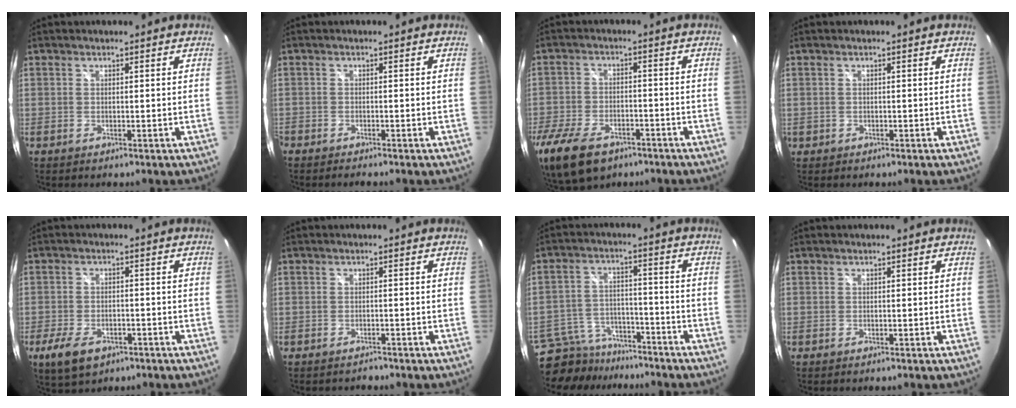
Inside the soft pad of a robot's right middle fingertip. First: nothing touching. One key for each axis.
{"total": 2.0, "fx": -1.9, "fy": 0.1, "fz": 0.6, "tx": -0.021, "ty": -0.012, "tz": -0.037}
{"total": 16.3, "fx": -10.3, "fy": 8.7, "fz": 9.2, "tx": -0.232, "ty": -0.038, "tz": -0.178}
{"total": 0.7, "fx": -0.2, "fy": 0.6, "fz": 0.1, "tx": -0.001, "ty": -0.003, "tz": -0.003}
{"total": 8.0, "fx": -4.6, "fy": 4.4, "fz": 4.8, "tx": -0.116, "ty": -0.015, "tz": -0.075}
{"total": 0.9, "fx": -0.9, "fy": 0.3, "fz": -0.1, "tx": 0.001, "ty": 0.003, "tz": -0.014}
{"total": 13.1, "fx": -11.2, "fy": 5.8, "fz": 3.3, "tx": -0.096, "ty": 0.005, "tz": -0.168}
{"total": 0.0}